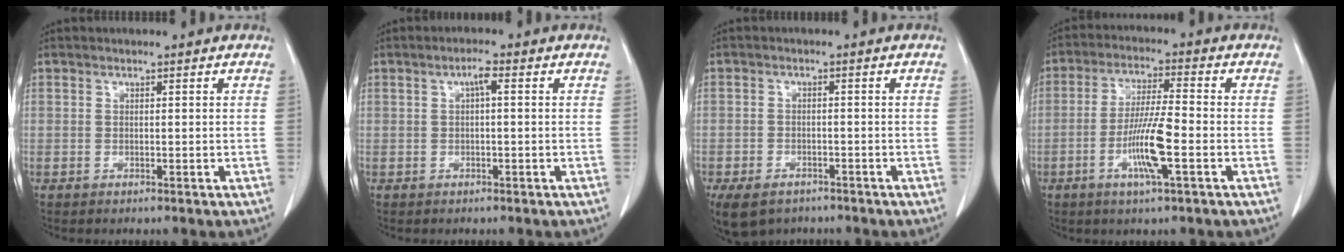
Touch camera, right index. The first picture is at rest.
{"total": 1.8, "force": [0.4, 0.3, 1.8], "torque": [-0.032, 0.005, 0.006]}
{"total": 8.7, "force": [-5.9, 5.4, 3.5], "torque": [-0.080, -0.004, -0.087]}
{"total": 8.5, "force": [-3.0, 0.2, 8.0], "torque": [-0.152, -0.007, -0.060]}